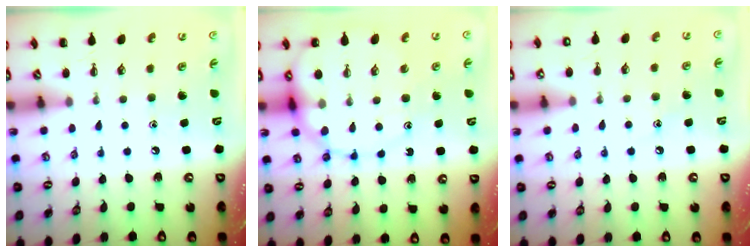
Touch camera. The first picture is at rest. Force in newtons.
{"total": 12.2, "press": 11.9, "slide": 3.0}
{"total": 6.5, "press": 6.3, "slide": 1.4}